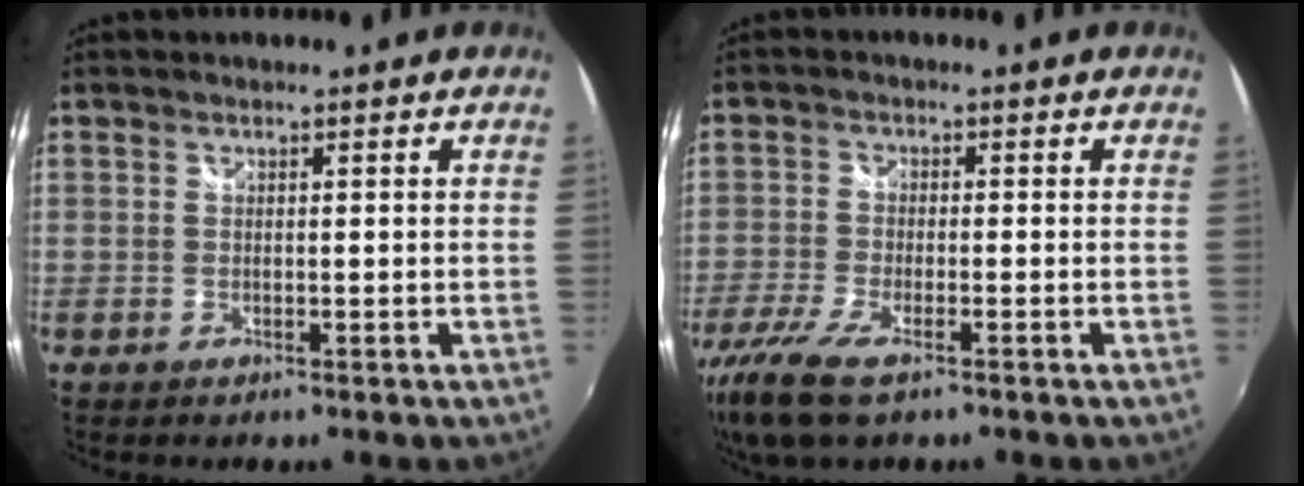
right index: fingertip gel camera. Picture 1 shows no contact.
{"total": 10.8, "force": [-7.2, 3.3, 7.3], "torque": [-0.174, -0.039, -0.142]}